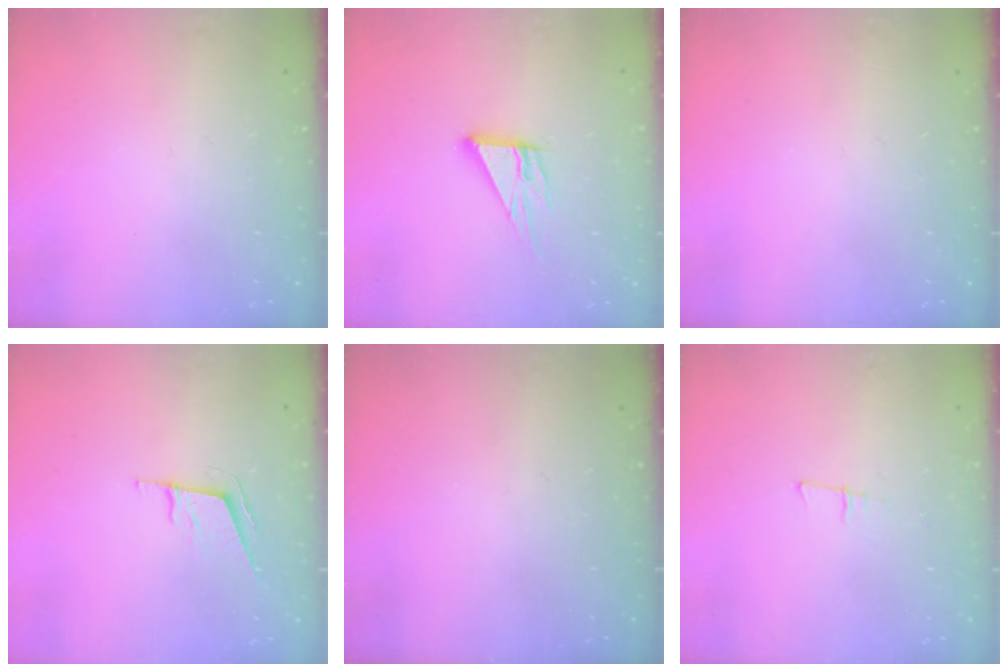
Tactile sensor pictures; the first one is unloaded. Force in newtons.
{"total": 9.0, "press": 9.0, "slide": 0.7}
{"total": 0.0}
{"total": 5.8, "press": 5.2, "slide": 2.6}
{"total": 0.0}
{"total": 5.6, "press": 4.7, "slide": 2.9}